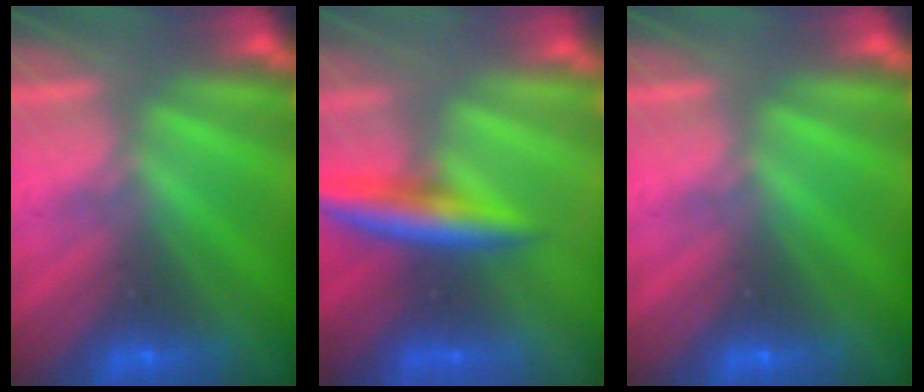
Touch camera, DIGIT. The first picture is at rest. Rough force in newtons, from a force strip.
{"total": 9.6}
{"total": 0.0}